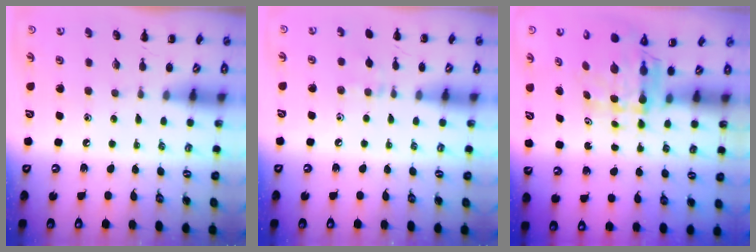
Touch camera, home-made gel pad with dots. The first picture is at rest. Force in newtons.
{"total": 5.1, "press": 4.8, "slide": 1.6}
{"total": 6.0, "press": 5.9, "slide": 1.4}